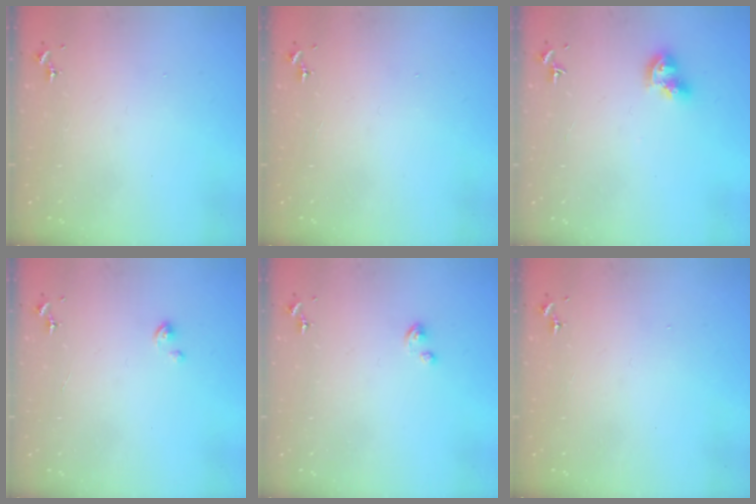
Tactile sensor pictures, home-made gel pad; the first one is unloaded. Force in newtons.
{"total": 0.0}
{"total": 9.0, "press": 9.0, "slide": 0.8}
{"total": 1.4, "press": 1.4, "slide": 0.1}
{"total": 3.5, "press": 3.5, "slide": 0.3}
{"total": 0.0}